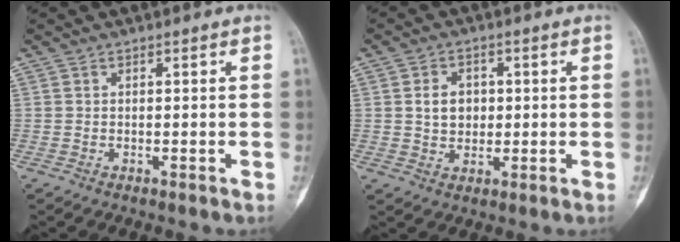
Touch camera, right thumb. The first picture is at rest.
{"total": 5.4, "force": [0.7, 4.2, 3.4], "torque": [-0.032, -0.002, 0.012]}